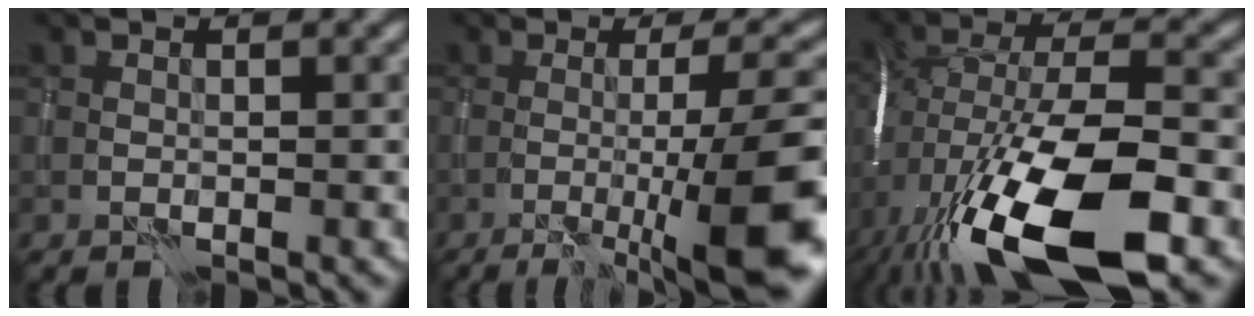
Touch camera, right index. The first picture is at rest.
{"total": 11.2, "force": [-2.6, 2.3, 10.7], "torque": [-0.128, -0.005, -0.033]}
{"total": 16.9, "force": [-7.6, 6.5, 13.6], "torque": [-0.262, -0.019, -0.138]}